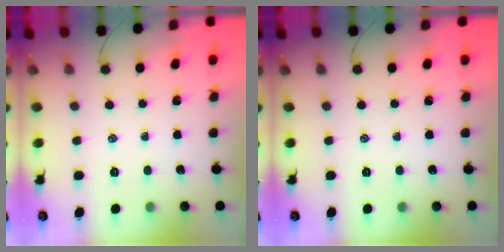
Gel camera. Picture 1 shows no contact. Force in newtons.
{"total": 0.0}